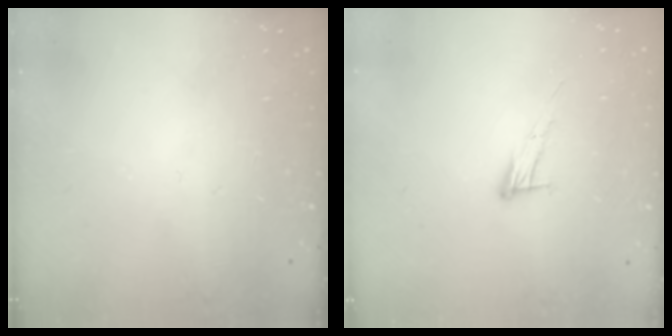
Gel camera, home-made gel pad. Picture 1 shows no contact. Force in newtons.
{"total": 8.4, "press": 8.4, "slide": 0.4}